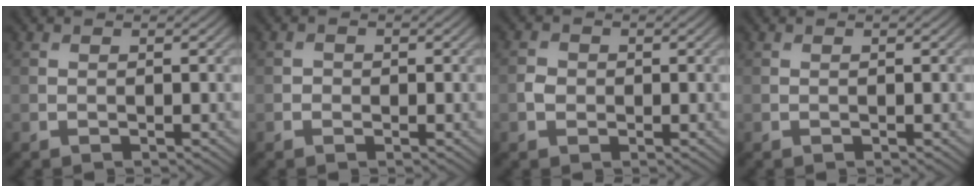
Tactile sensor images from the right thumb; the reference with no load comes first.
{"total": 0.8, "force": [-0.2, 0.7, 0.2], "torque": [-0.001, -0.003, -0.007]}
{"total": 1.6, "force": [-0.3, 1.4, 0.7], "torque": [-0.015, -0.002, -0.012]}
{"total": 0.0}